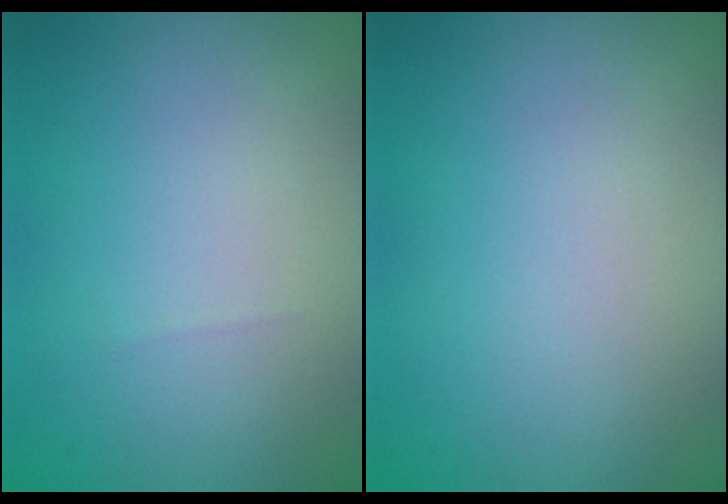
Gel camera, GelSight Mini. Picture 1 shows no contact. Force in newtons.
{"total": 0.0}